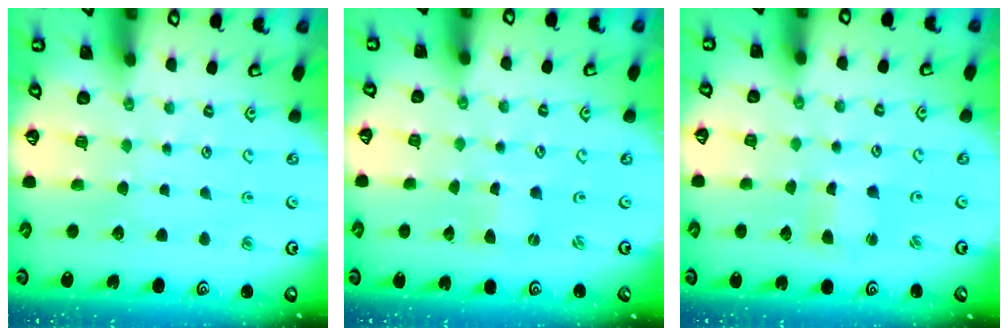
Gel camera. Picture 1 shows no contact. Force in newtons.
{"total": 0.0}
{"total": 1.5, "press": 1.5, "slide": 0.3}